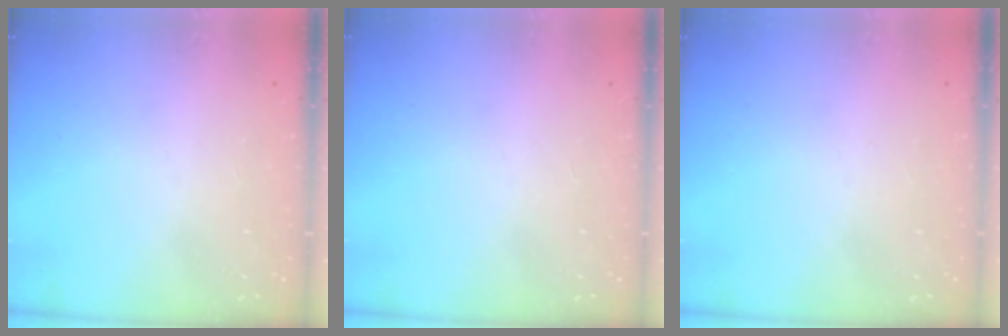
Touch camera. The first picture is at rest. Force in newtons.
{"total": 0.0}
{"total": 0.0}